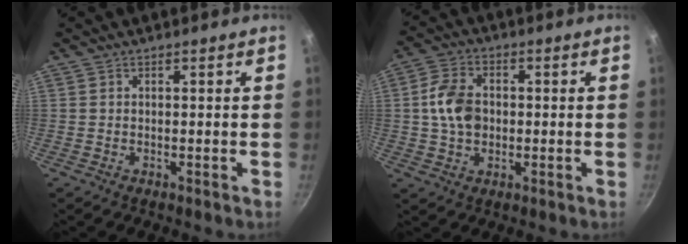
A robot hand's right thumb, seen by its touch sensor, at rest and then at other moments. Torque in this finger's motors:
{"motor_torque": [-0.38, 0.59, 0.33, 0.57, -0.01]}